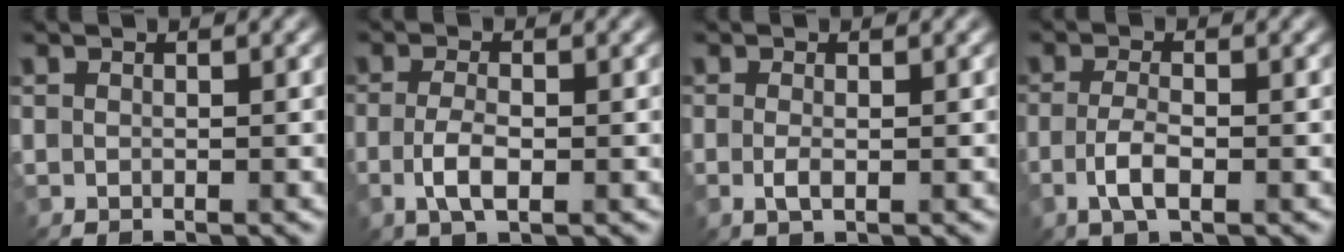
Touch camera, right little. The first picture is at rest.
{"total": 2.9, "force": [-0.8, 1.0, 2.6], "torque": [-0.061, -0.003, -0.019]}
{"total": 1.4, "force": [-0.2, 0.3, 1.3], "torque": [-0.029, -0.003, -0.006]}
{"total": 2.7, "force": [-1.0, 0.9, 2.4], "torque": [-0.054, 0.002, -0.025]}